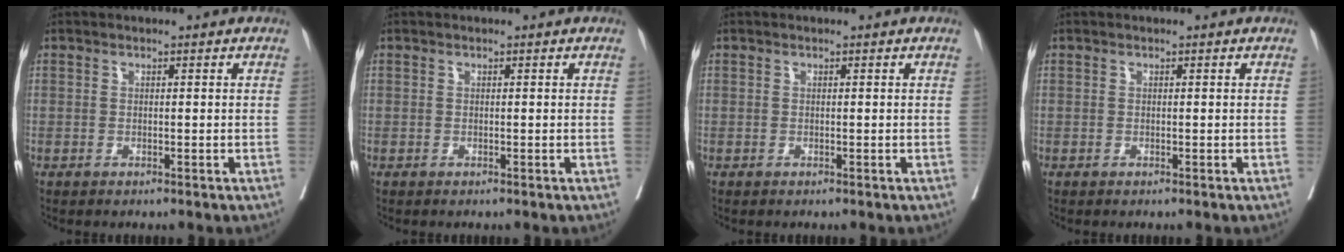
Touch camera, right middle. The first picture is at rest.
{"total": 0.0}
{"total": 0.0}
{"total": 0.0}